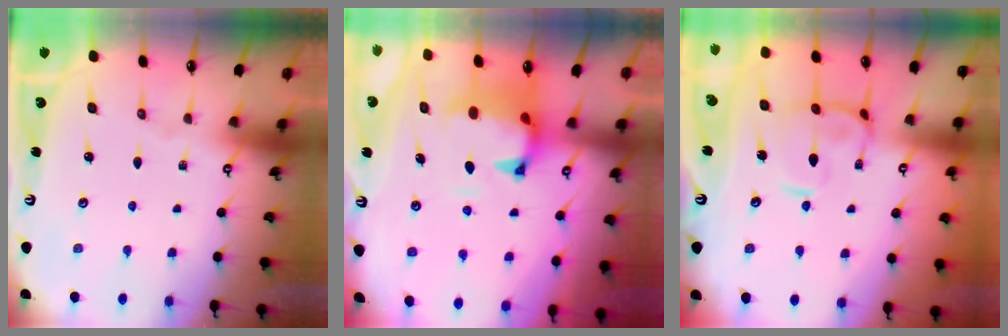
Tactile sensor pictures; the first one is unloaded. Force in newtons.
{"total": 1.6, "press": 0.7, "slide": 1.4}
{"total": 5.2, "press": 5.1, "slide": 1.0}